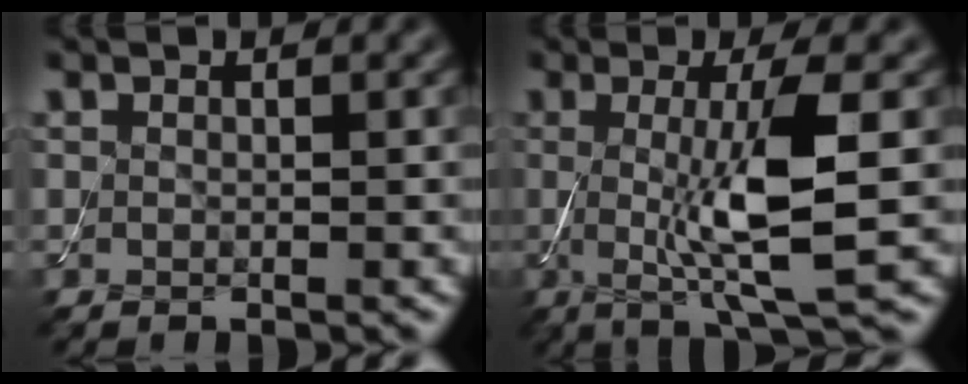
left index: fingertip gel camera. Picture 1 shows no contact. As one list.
[{"total": 7.4, "force": [-0.1, 1.3, 7.2], "torque": [-0.121, -0.011, 0.001]}]